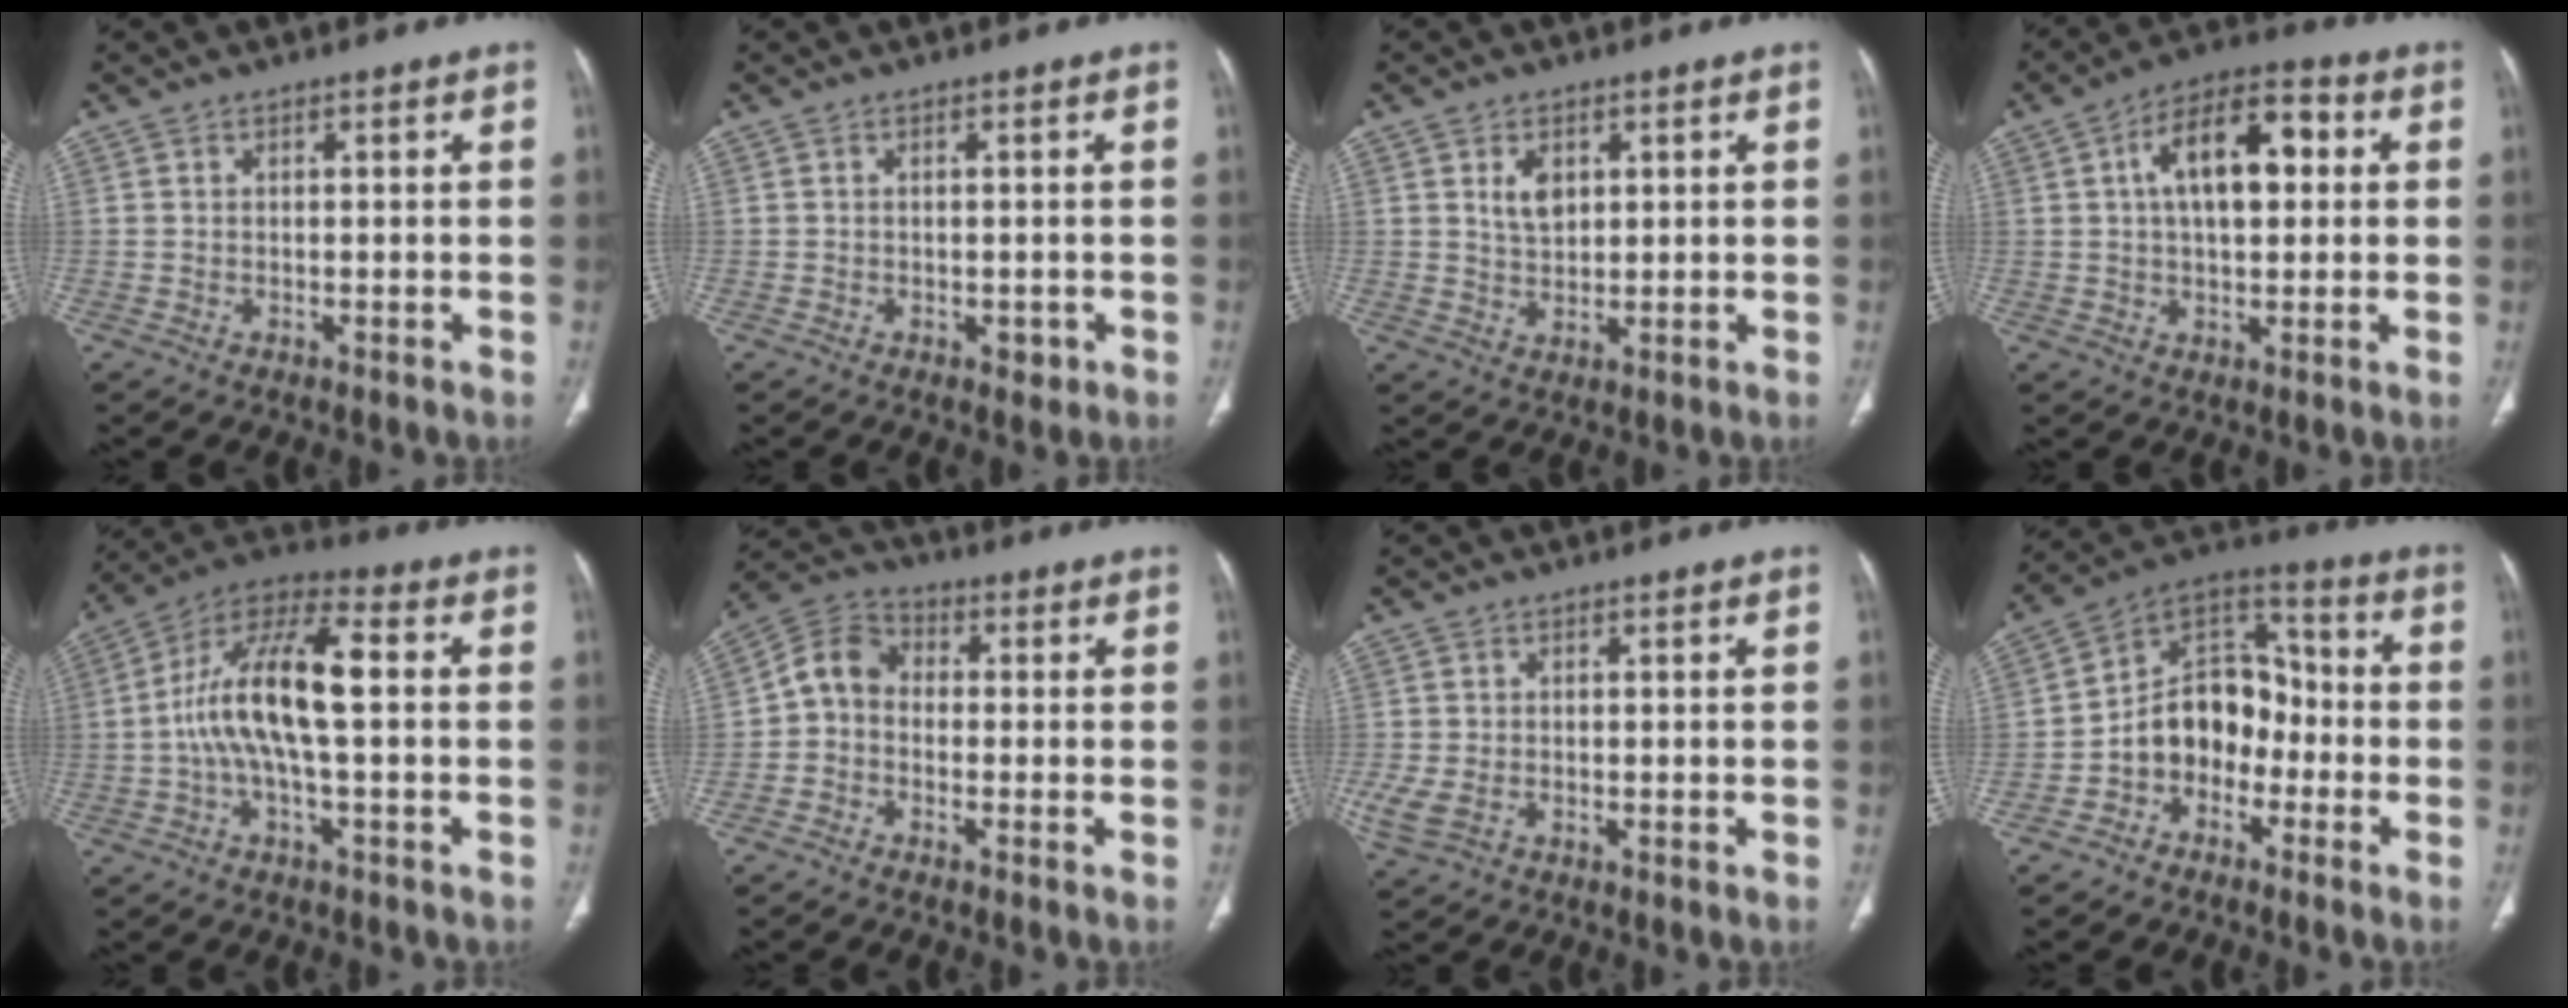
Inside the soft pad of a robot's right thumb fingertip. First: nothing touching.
{"total": 1.4, "force": [-0.5, 1.0, 0.9], "torque": [-0.008, 0.000, -0.003]}
{"total": 4.3, "force": [1.6, 2.8, 2.7], "torque": [-0.035, -0.012, 0.033]}
{"total": 13.2, "force": [2.7, 6.8, 11.0], "torque": [-0.164, 0.019, 0.035]}
{"total": 14.4, "force": [-0.1, 5.1, 13.5], "torque": [-0.270, 0.043, -0.009]}
{"total": 6.5, "force": [-1.0, 5.3, 3.6], "torque": [-0.052, 0.028, -0.038]}
{"total": 3.6, "force": [-0.8, 2.3, 2.7], "torque": [-0.077, -0.003, -0.011]}
{"total": 12.2, "force": [-3.8, 9.4, 6.9], "torque": [-0.077, 0.064, -0.080]}